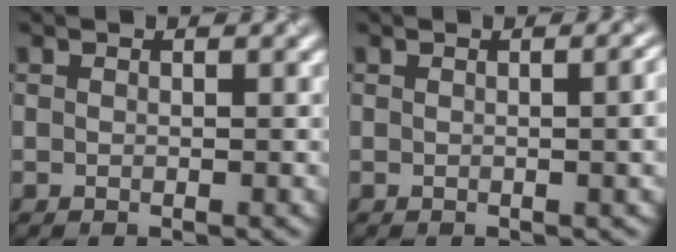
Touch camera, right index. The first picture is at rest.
{"total": 4.4, "force": [0.3, 1.9, 3.9], "torque": [-0.003, 0.025, 0.002]}